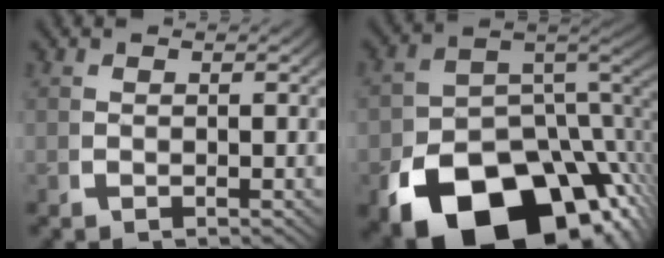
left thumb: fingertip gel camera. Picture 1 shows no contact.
{"total": 21.4, "force": [-8.8, 12.7, 14.8], "torque": [-0.230, -0.051, -0.117]}